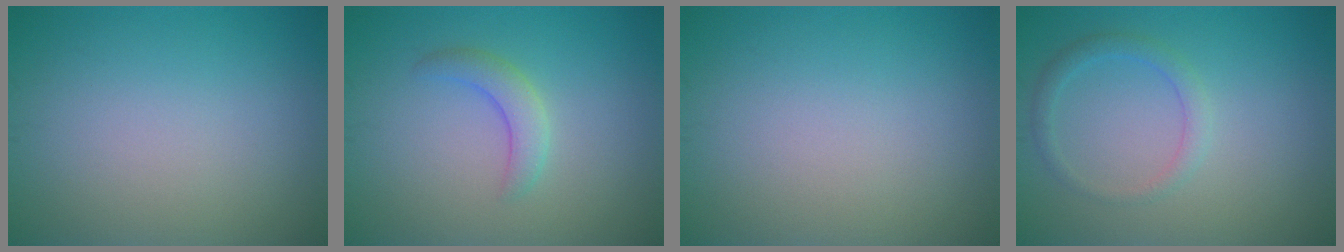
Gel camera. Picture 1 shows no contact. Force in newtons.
{"total": 2.3, "press": 2.2, "slide": 0.2}
{"total": 0.0}
{"total": 1.8, "press": 1.8, "slide": 0.1}